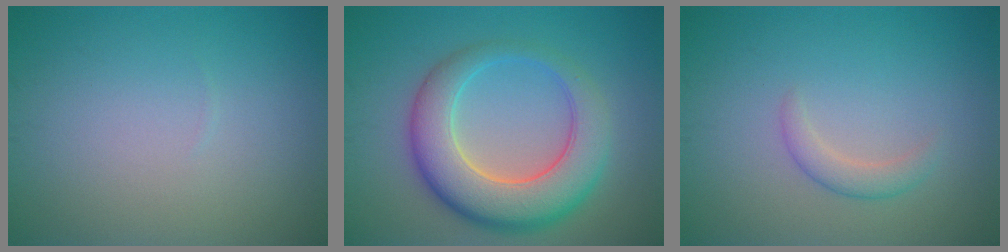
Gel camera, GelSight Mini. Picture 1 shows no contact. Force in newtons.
{"total": 8.4, "press": 8.4, "slide": 0.3}
{"total": 1.7, "press": 1.7, "slide": 0.1}